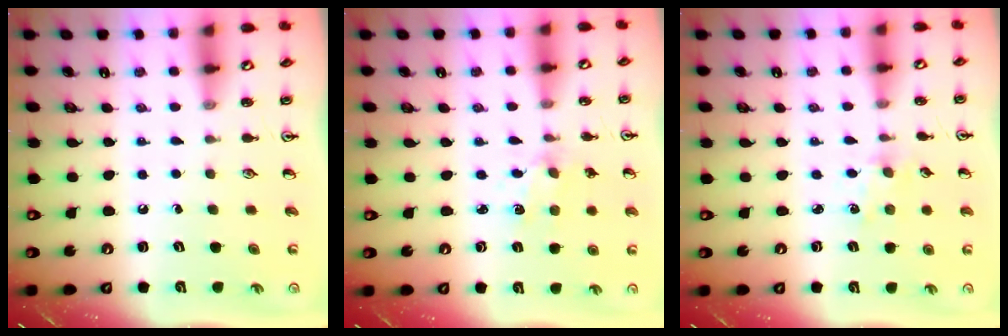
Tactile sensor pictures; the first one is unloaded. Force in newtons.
{"total": 1.7, "press": 1.6, "slide": 0.5}
{"total": 1.9, "press": 1.9, "slide": 0.3}